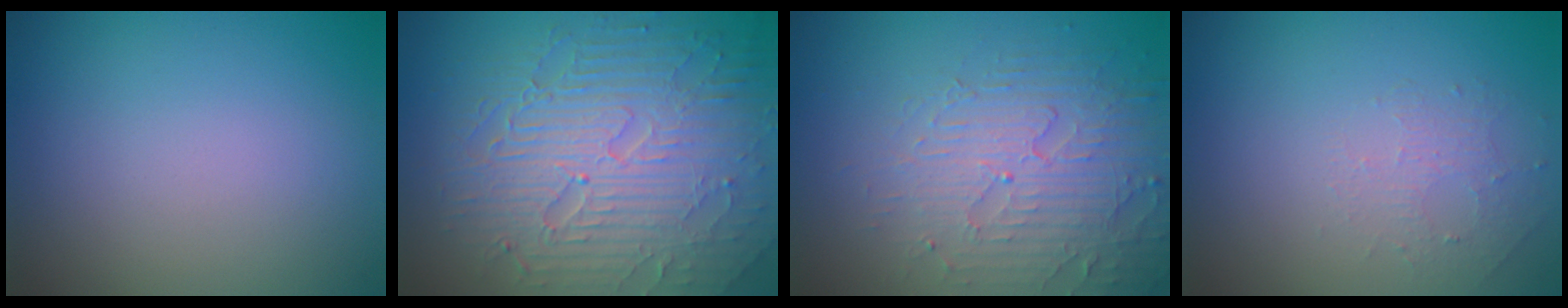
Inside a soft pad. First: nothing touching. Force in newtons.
{"total": 9.2, "press": 6.3, "slide": 6.7}
{"total": 4.1, "press": 4.1, "slide": 0.4}
{"total": 1.3, "press": 0.7, "slide": 1.2}